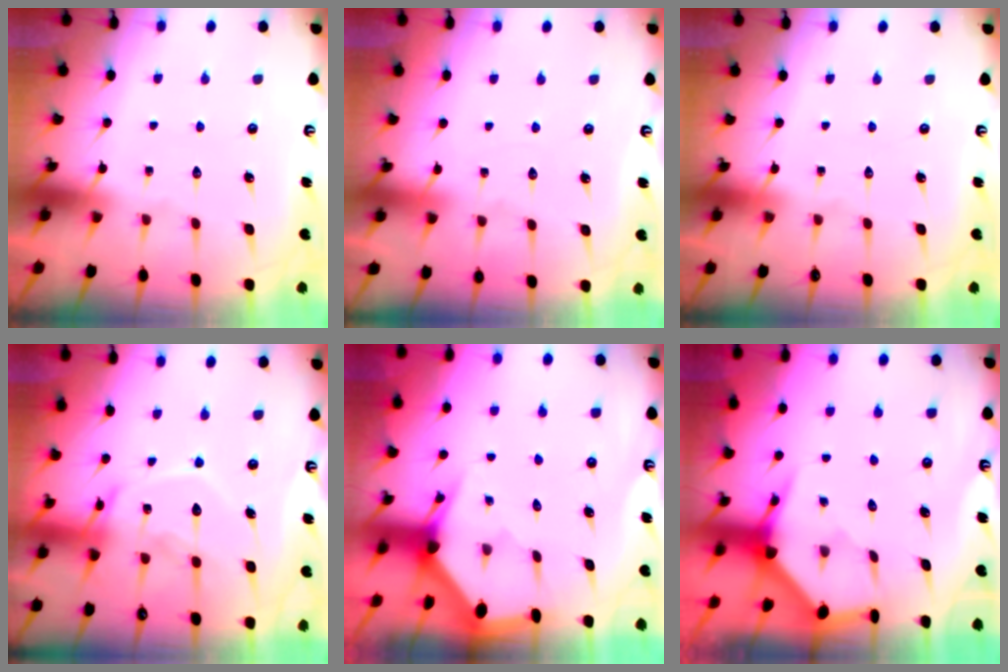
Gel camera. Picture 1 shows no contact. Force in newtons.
{"total": 2.1, "press": 2.1, "slide": 0.2}
{"total": 0.0}
{"total": 14.9, "press": 14.8, "slide": 1.2}
{"total": 2.9, "press": 2.9, "slide": 0.1}
{"total": 4.1, "press": 4.1, "slide": 0.4}